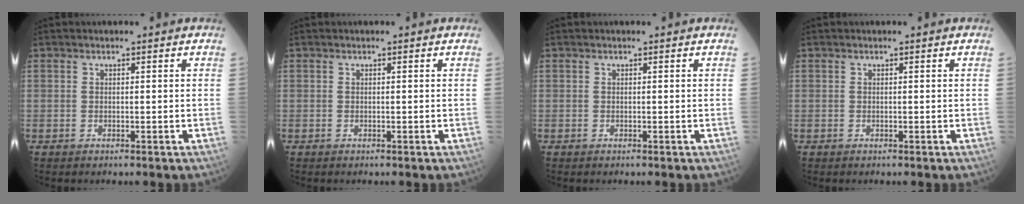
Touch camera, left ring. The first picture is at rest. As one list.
[{"total": 0.0}, {"total": 0.0}, {"total": 0.0}]